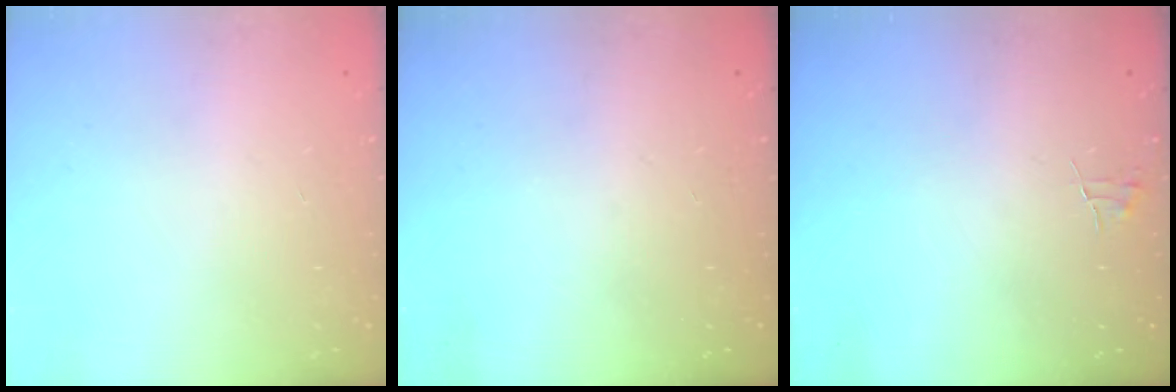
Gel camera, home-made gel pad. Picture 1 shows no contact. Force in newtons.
{"total": 0.0}
{"total": 3.3, "press": 3.2, "slide": 0.3}